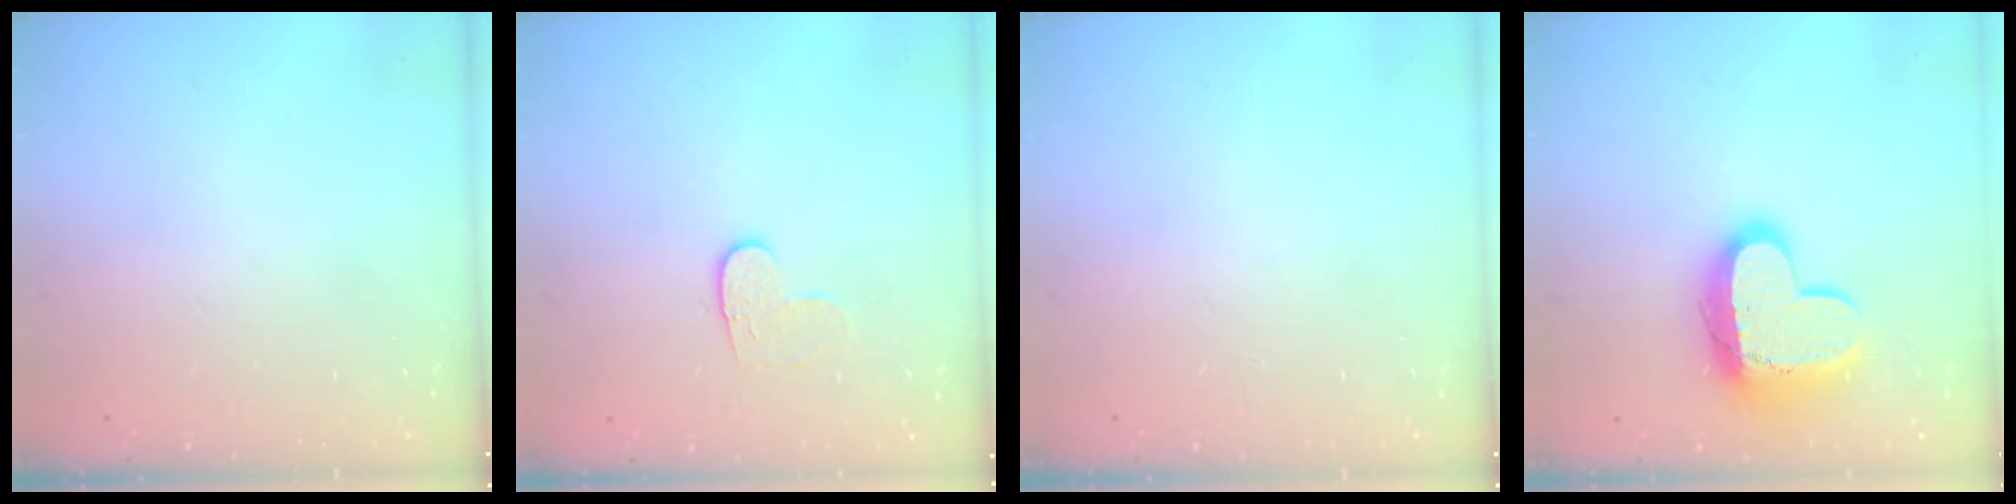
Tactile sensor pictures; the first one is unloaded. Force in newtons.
{"total": 5.8, "press": 5.8, "slide": 0.6}
{"total": 0.0}
{"total": 14.3, "press": 14.3, "slide": 1.2}